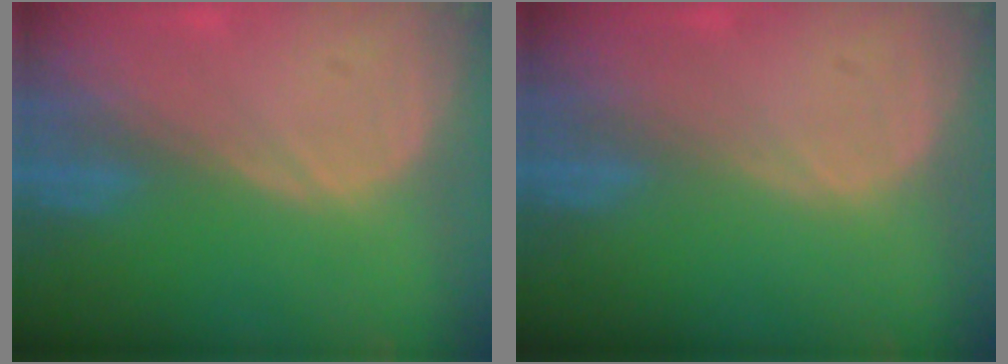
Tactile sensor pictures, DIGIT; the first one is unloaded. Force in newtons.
{"total": 0.0}